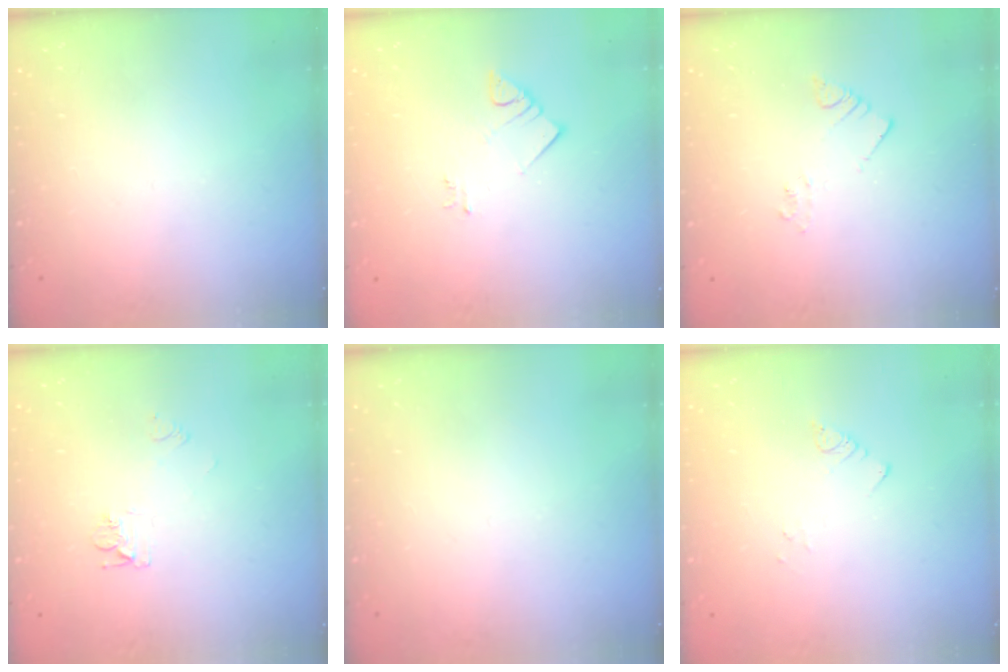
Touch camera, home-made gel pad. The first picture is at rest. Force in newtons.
{"total": 3.2, "press": 3.2, "slide": 0.4}
{"total": 2.2, "press": 2.2, "slide": 0.1}
{"total": 6.3, "press": 6.3, "slide": 0.6}
{"total": 0.0}
{"total": 1.9, "press": 1.9, "slide": 0.2}